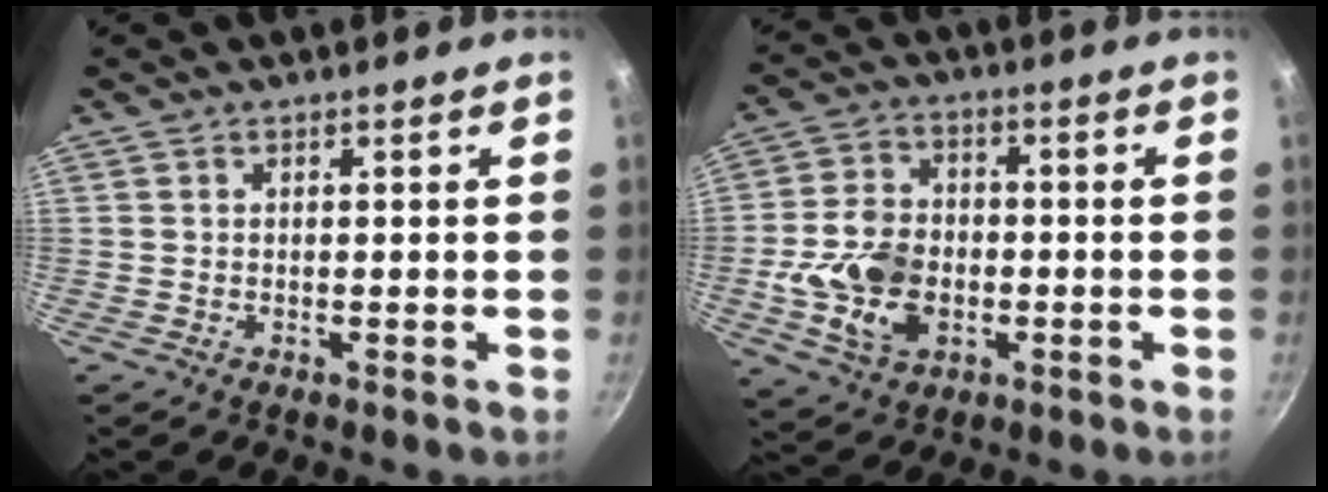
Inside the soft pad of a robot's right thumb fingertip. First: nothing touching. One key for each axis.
{"total": 12.8, "fx": -2.6, "fy": 9.1, "fz": 8.6, "tx": -0.147, "ty": 0.016, "tz": -0.047}